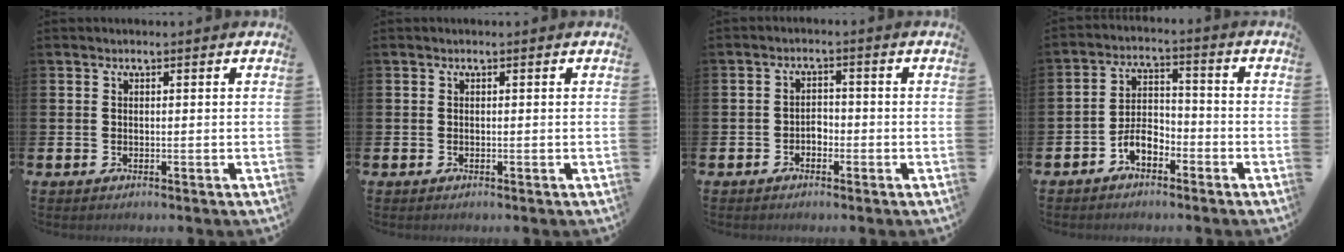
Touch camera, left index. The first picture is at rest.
{"total": 0.0}
{"total": 1.8, "force": [-1.2, 1.2, 0.6], "torque": [-0.009, 0.003, -0.027]}
{"total": 4.5, "force": [-2.9, 2.4, 2.6], "torque": [-0.044, 0.015, -0.055]}